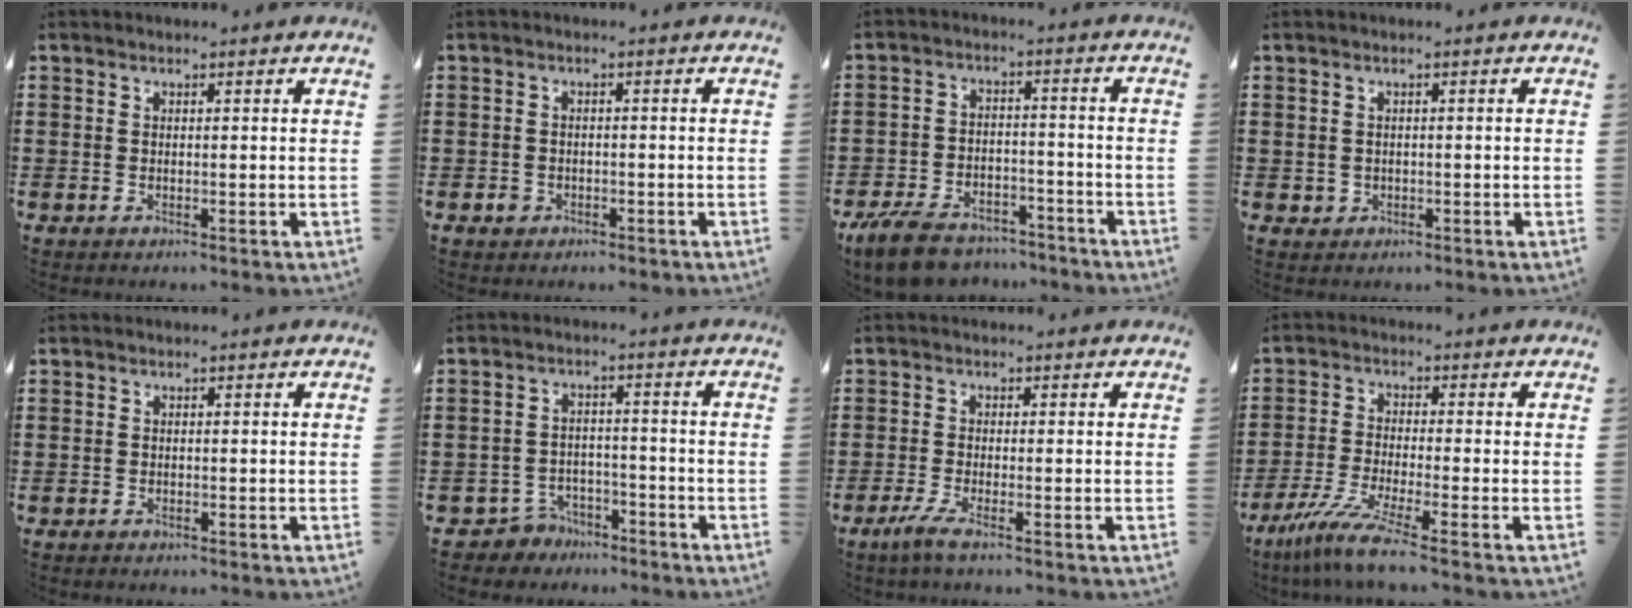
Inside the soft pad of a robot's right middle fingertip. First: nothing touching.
{"total": 1.4, "force": [-0.9, 1.0, 0.5], "torque": [-0.011, 0.000, -0.020]}
{"total": 7.1, "force": [-6.4, 2.2, 2.2], "torque": [-0.057, 0.011, -0.126]}
{"total": 0.9, "force": [-0.1, 0.9, 0.2], "torque": [-0.007, 0.006, -0.004]}
{"total": 0.6, "force": [-0.5, 0.3, -0.2], "torque": [0.003, 0.002, -0.012]}
{"total": 4.0, "force": [-3.7, 1.5, 0.1], "torque": [-0.026, 0.001, -0.081]}
{"total": 2.3, "force": [-1.2, 0.1, 1.9], "torque": [-0.049, -0.010, -0.026]}
{"total": 6.5, "force": [-4.8, -0.1, 4.3], "torque": [-0.105, -0.027, -0.096]}